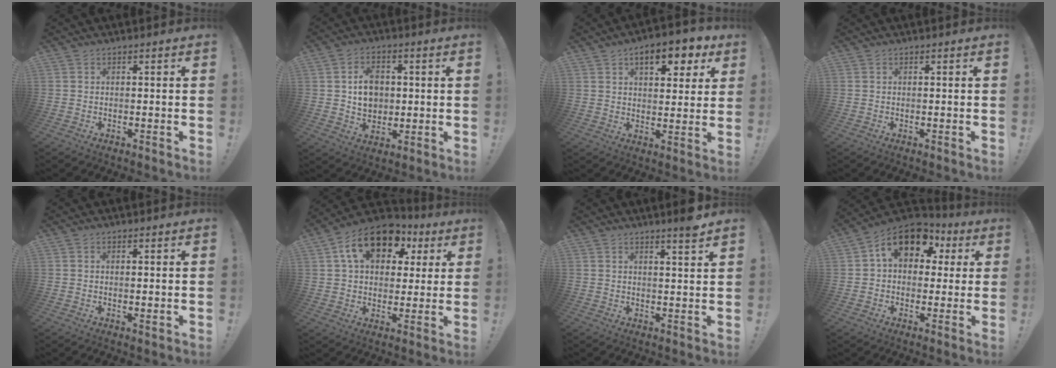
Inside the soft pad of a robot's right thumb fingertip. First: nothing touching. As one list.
[{"total": 9.1, "force": [1.3, 7.5, 5.0], "torque": [-0.071, 0.002, 0.026]}, {"total": 10.7, "force": [5.4, 4.8, 7.8], "torque": [-0.100, -0.023, 0.089]}, {"total": 0.0}, {"total": 1.3, "force": [0.6, 0.2, 1.2], "torque": [-0.012, -0.006, 0.008]}, {"total": 17.2, "force": [7.7, 11.4, 10.3], "torque": [-0.155, -0.024, 0.137]}, {"total": 4.1, "force": [3.0, -0.5, 2.7], "torque": [-0.029, -0.027, 0.045]}, {"total": 14.9, "force": [6.1, 10.0, 9.2], "torque": [-0.140, -0.014, 0.113]}]